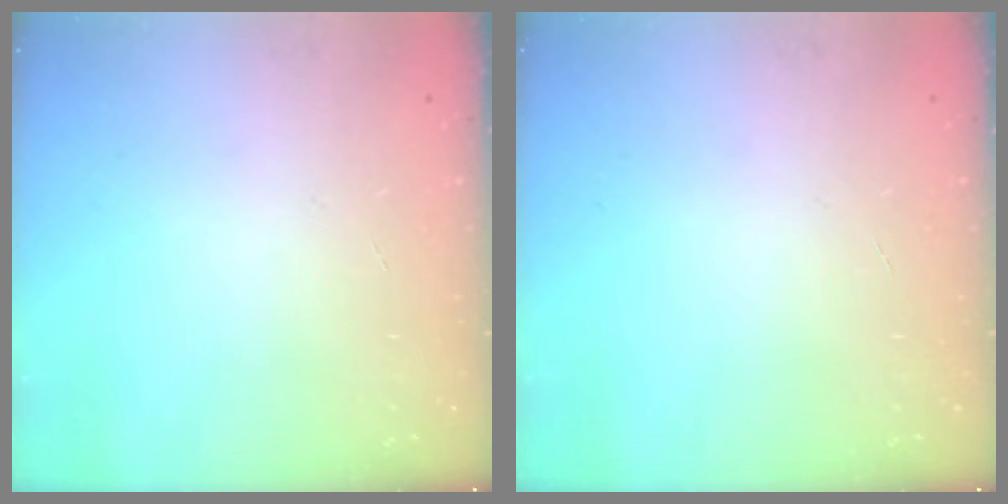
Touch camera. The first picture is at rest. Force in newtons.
{"total": 0.9, "press": 0.8, "slide": 0.2}